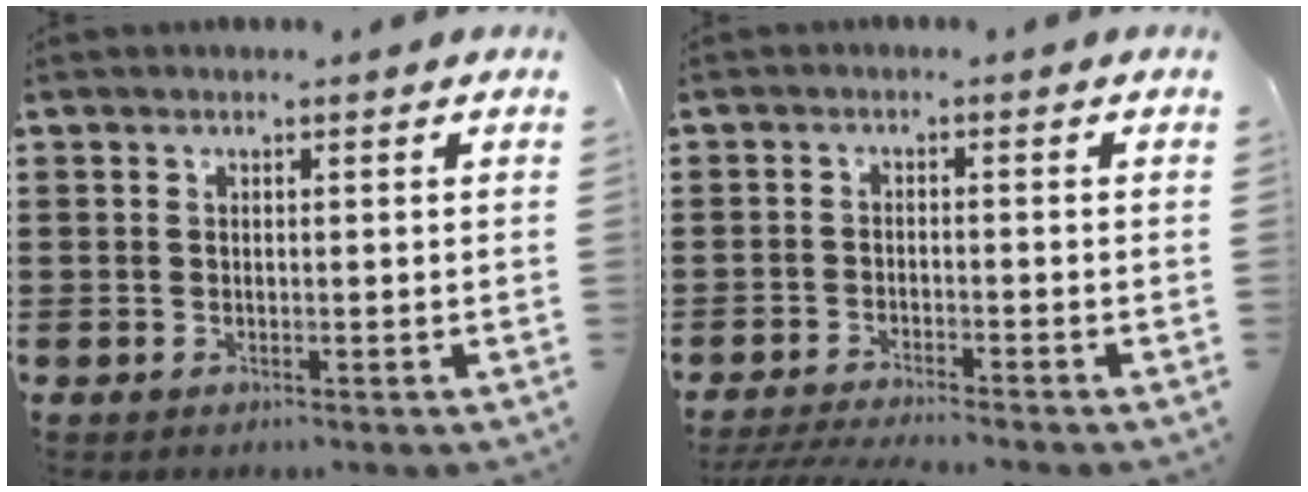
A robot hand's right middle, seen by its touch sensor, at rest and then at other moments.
{"total": 3.0, "force": [-2.9, -0.3, 0.9], "torque": [-0.022, -0.006, -0.059]}